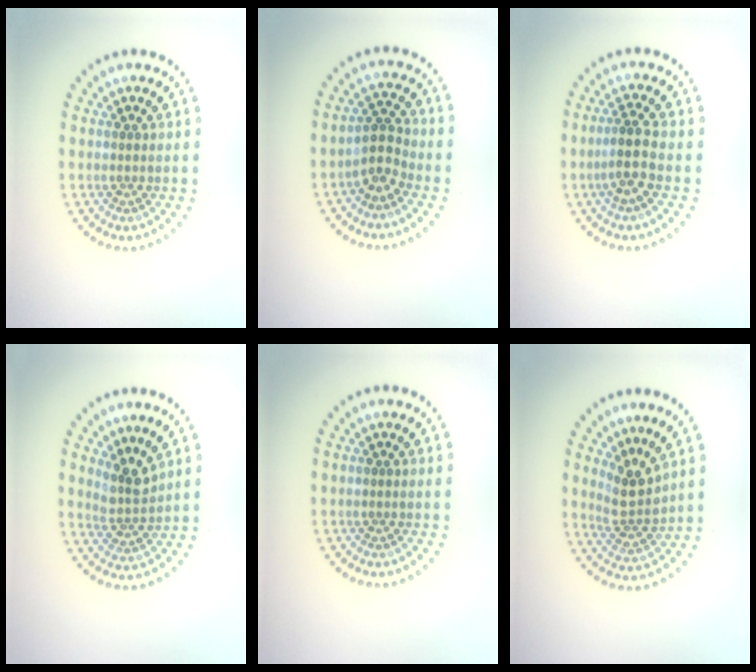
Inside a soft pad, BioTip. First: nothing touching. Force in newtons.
{"total": 2.5, "press": 2.0, "slide": 1.5}
{"total": 2.6, "press": 2.2, "slide": 1.5}
{"total": 2.7, "press": 2.0, "slide": 1.8}
{"total": 0.0}
{"total": 3.0, "press": 2.4, "slide": 1.9}